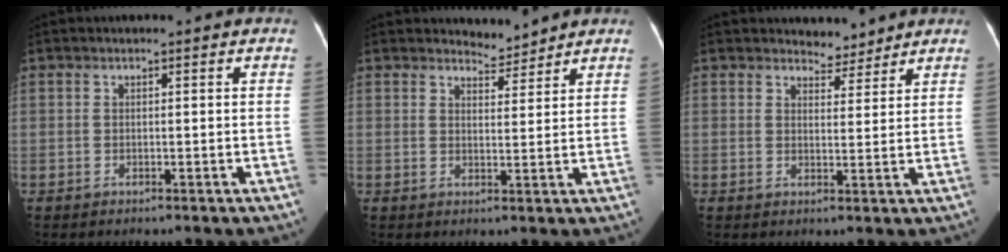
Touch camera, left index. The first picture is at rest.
{"total": 2.9, "force": [2.8, 0.4, -0.4], "torque": [0.001, -0.004, 0.047]}
{"total": 3.3, "force": [3.1, 1.1, -0.1], "torque": [0.000, -0.004, 0.044]}